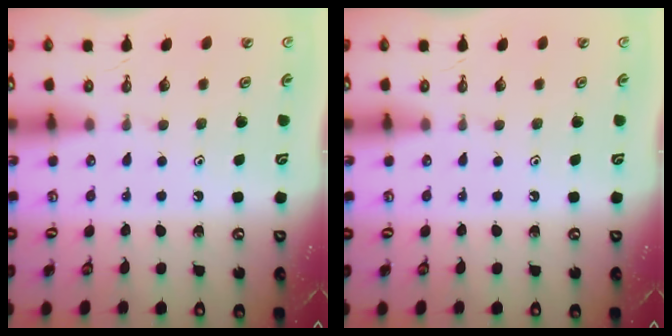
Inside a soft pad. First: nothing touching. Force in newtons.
{"total": 0.0}